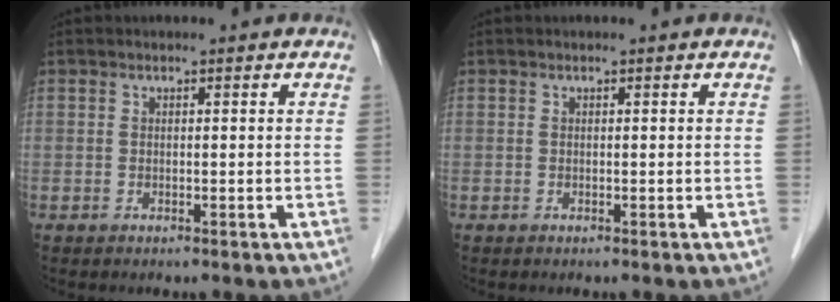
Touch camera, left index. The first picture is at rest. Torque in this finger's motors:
{"motor_torque": [0.00, 0.00, 0.00, 0.00]}